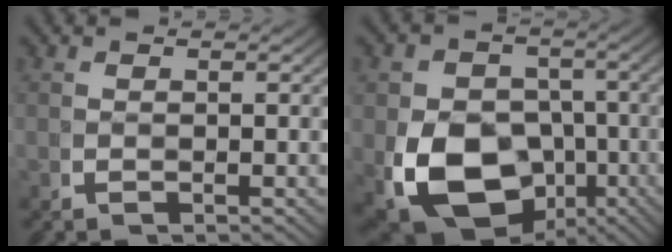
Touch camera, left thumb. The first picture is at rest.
{"total": 13.8, "force": [-3.7, 10.5, 8.1], "torque": [-0.173, -0.076, -0.028]}